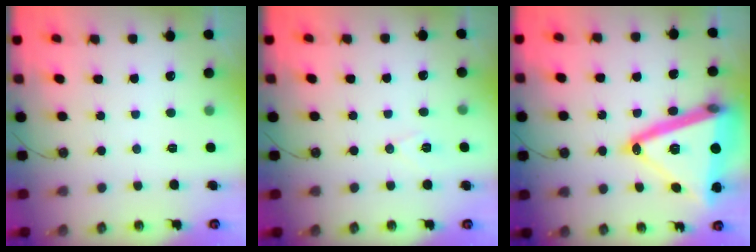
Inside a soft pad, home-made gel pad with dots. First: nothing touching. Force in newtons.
{"total": 7.0, "press": 5.4, "slide": 4.4}
{"total": 29.4, "press": 29.1, "slide": 4.1}